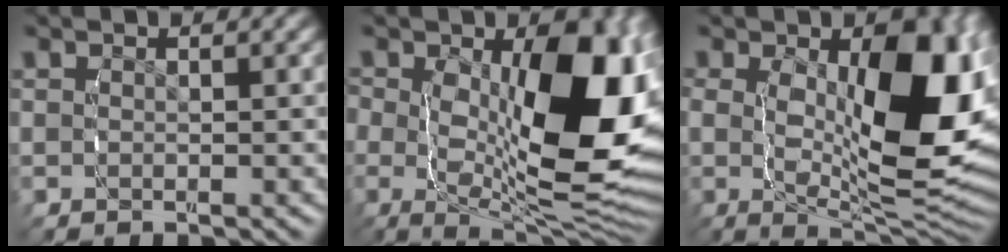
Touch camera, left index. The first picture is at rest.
{"total": 12.8, "force": [-0.7, 6.5, 11.0], "torque": [-0.181, -0.040, 0.007]}
{"total": 12.4, "force": [0.5, 6.0, 10.9], "torque": [-0.170, -0.028, 0.024]}